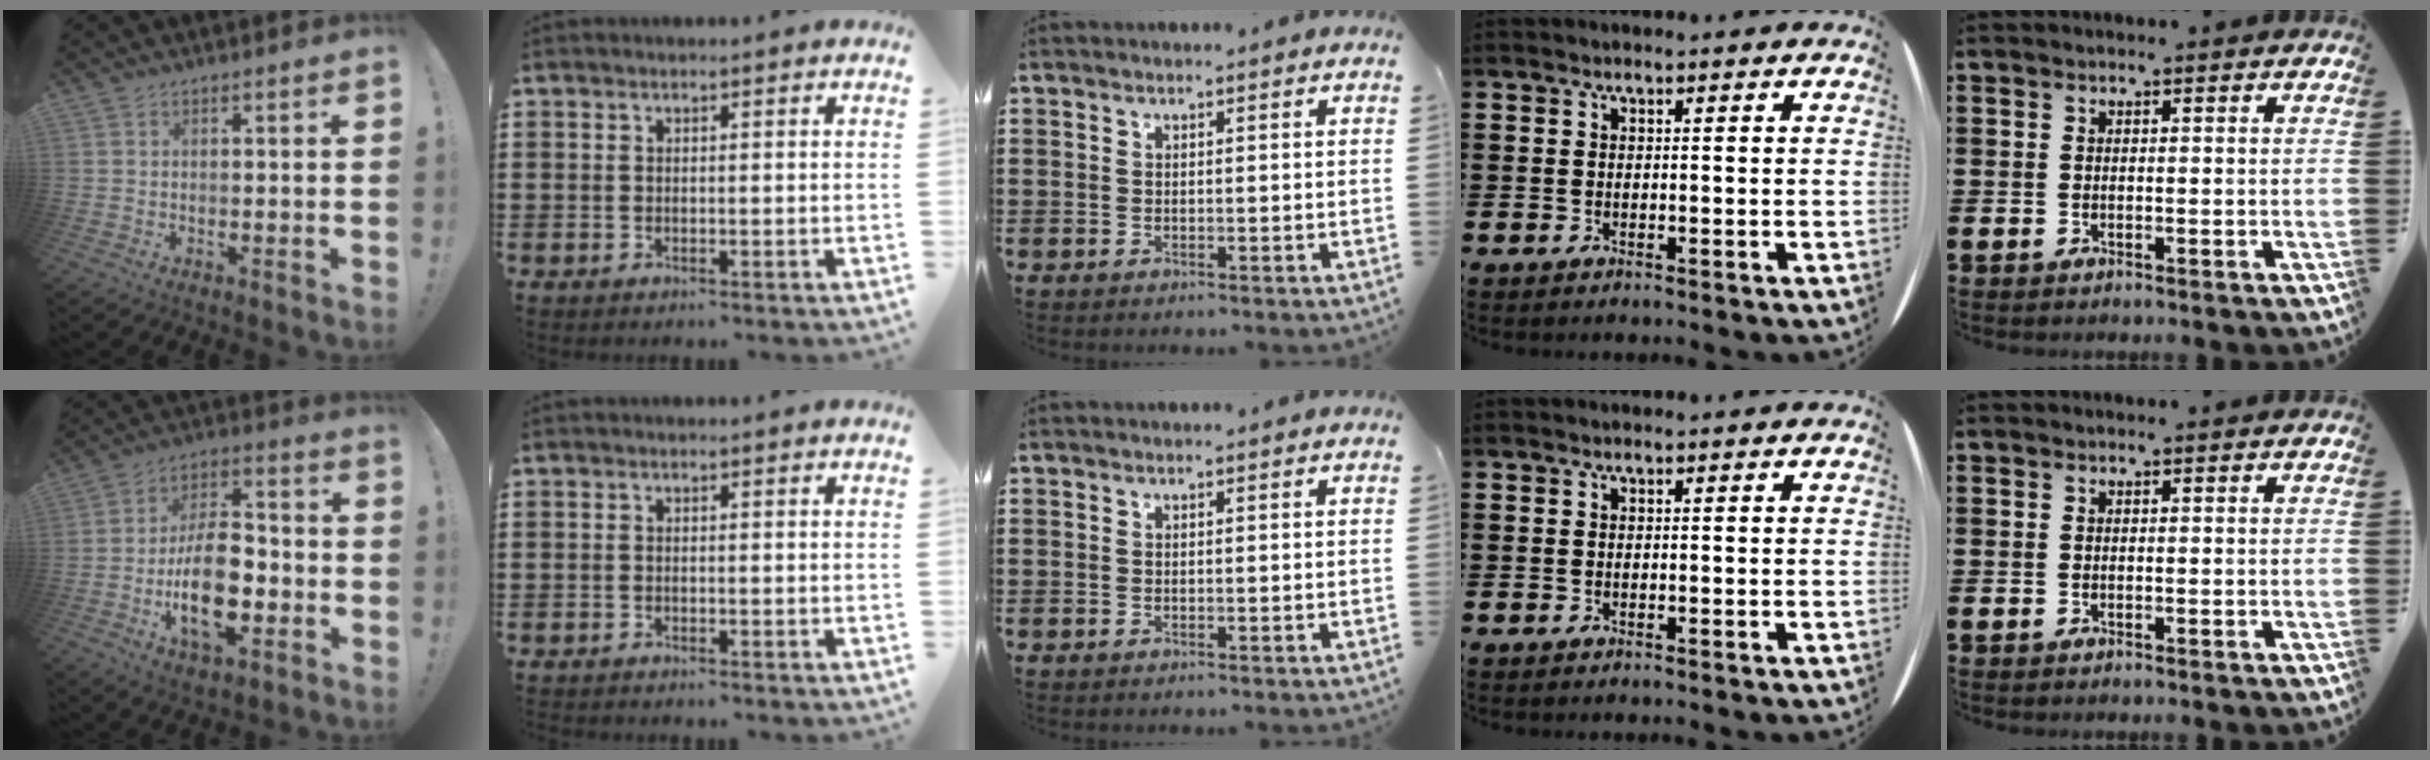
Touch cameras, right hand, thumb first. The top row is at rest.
{"thumb": {"total": 18.6, "force": [-5.5, 9.9, 14.7], "torque": [-0.263, 0.028, -0.089]}, "index": {"total": 0.6, "force": [-0.6, 0.0, 0.1], "torque": [-0.004, -0.003, -0.011]}}